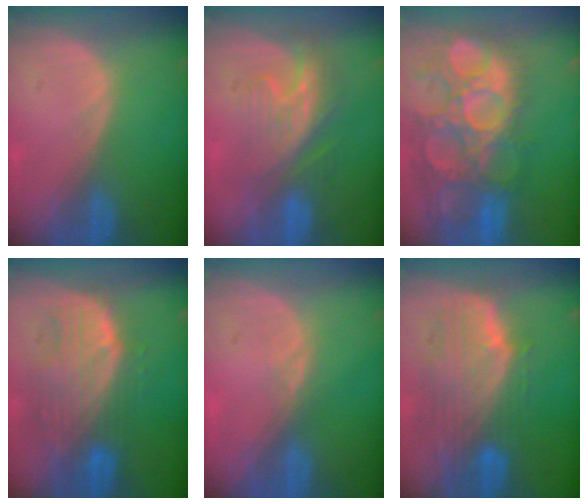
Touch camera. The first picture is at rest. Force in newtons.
{"total": 8.6, "press": 7.6, "slide": 4.0}
{"total": 14.5, "press": 12.8, "slide": 6.9}
{"total": 10.1, "press": 8.8, "slide": 4.9}
{"total": 1.1, "press": 1.0, "slide": 0.5}
{"total": 10.1, "press": 8.9, "slide": 4.6}